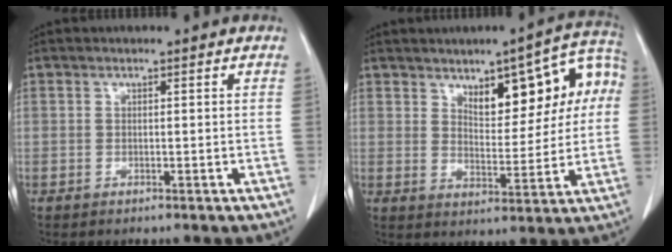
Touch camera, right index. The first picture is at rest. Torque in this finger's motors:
{"motor_torque": [0.42, 0.22, 0.38, 0.09]}